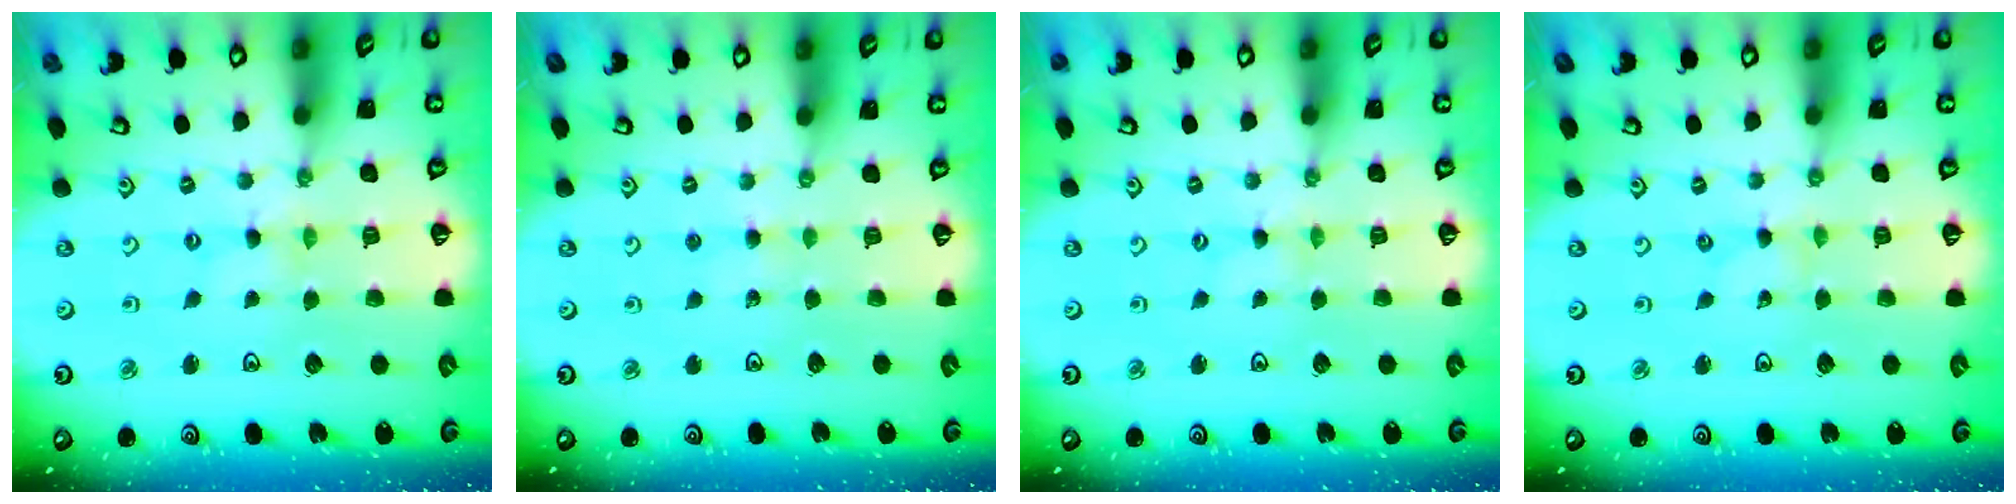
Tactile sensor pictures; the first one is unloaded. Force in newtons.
{"total": 2.6, "press": 2.6, "slide": 0.3}
{"total": 0.0}
{"total": 0.0}